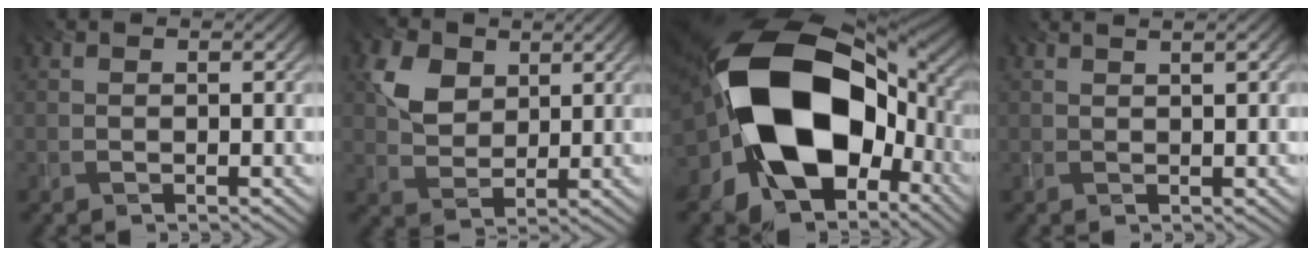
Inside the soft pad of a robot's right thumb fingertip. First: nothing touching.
{"total": 5.8, "force": [2.5, 4.0, 3.3], "torque": [-0.077, 0.003, 0.045]}
{"total": 20.1, "force": [-3.1, 13.3, 14.7], "torque": [-0.299, -0.025, -0.045]}
{"total": 1.2, "force": [0.9, -0.4, 0.6], "torque": [-0.010, 0.002, 0.017]}